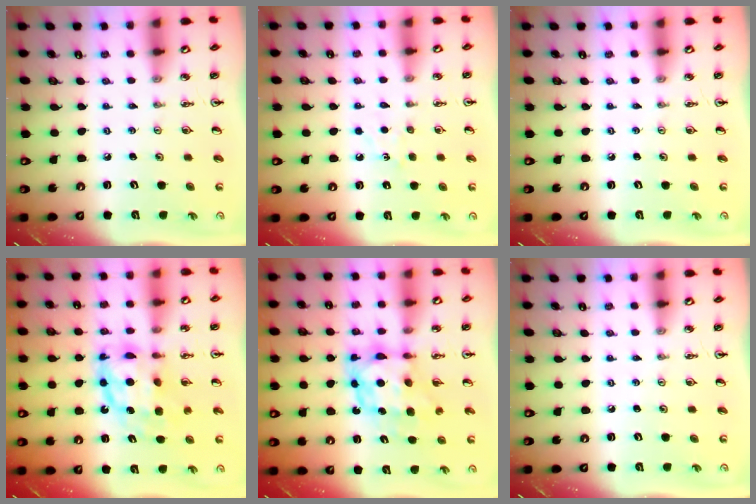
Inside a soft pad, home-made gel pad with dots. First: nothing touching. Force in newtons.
{"total": 4.6, "press": 4.6, "slide": 0.5}
{"total": 0.0}
{"total": 12.2, "press": 12.2, "slide": 0.9}
{"total": 8.9, "press": 8.8, "slide": 1.0}
{"total": 0.0}